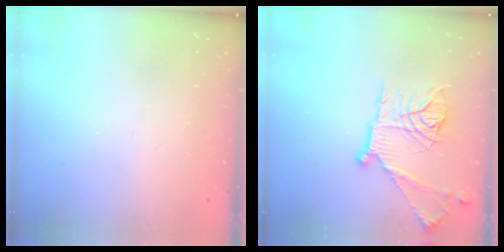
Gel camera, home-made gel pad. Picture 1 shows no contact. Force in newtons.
{"total": 18.2, "press": 18.2, "slide": 1.2}